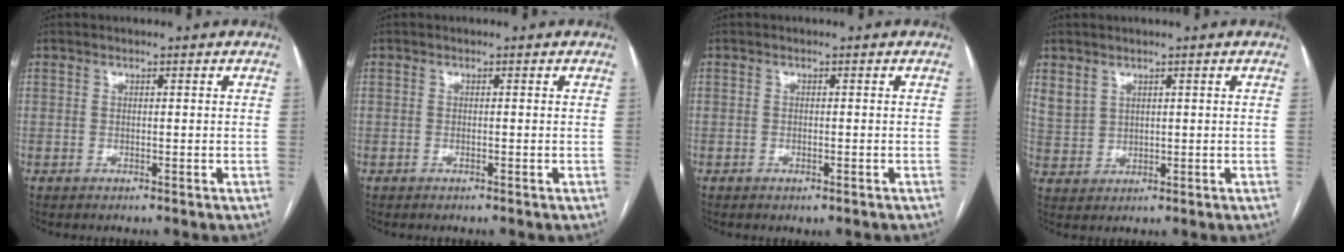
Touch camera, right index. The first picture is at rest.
{"total": 0.0}
{"total": 0.6, "force": [-0.3, 0.3, 0.4], "torque": [-0.006, -0.001, -0.001]}
{"total": 3.9, "force": [2.6, 2.7, 1.1], "torque": [-0.026, 0.003, 0.065]}